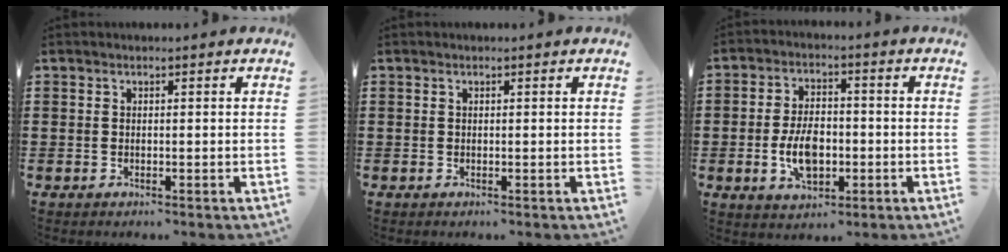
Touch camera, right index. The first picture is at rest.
{"total": 0.0}
{"total": 7.4, "force": [-1.6, 4.4, 5.7], "torque": [-0.112, 0.004, -0.033]}